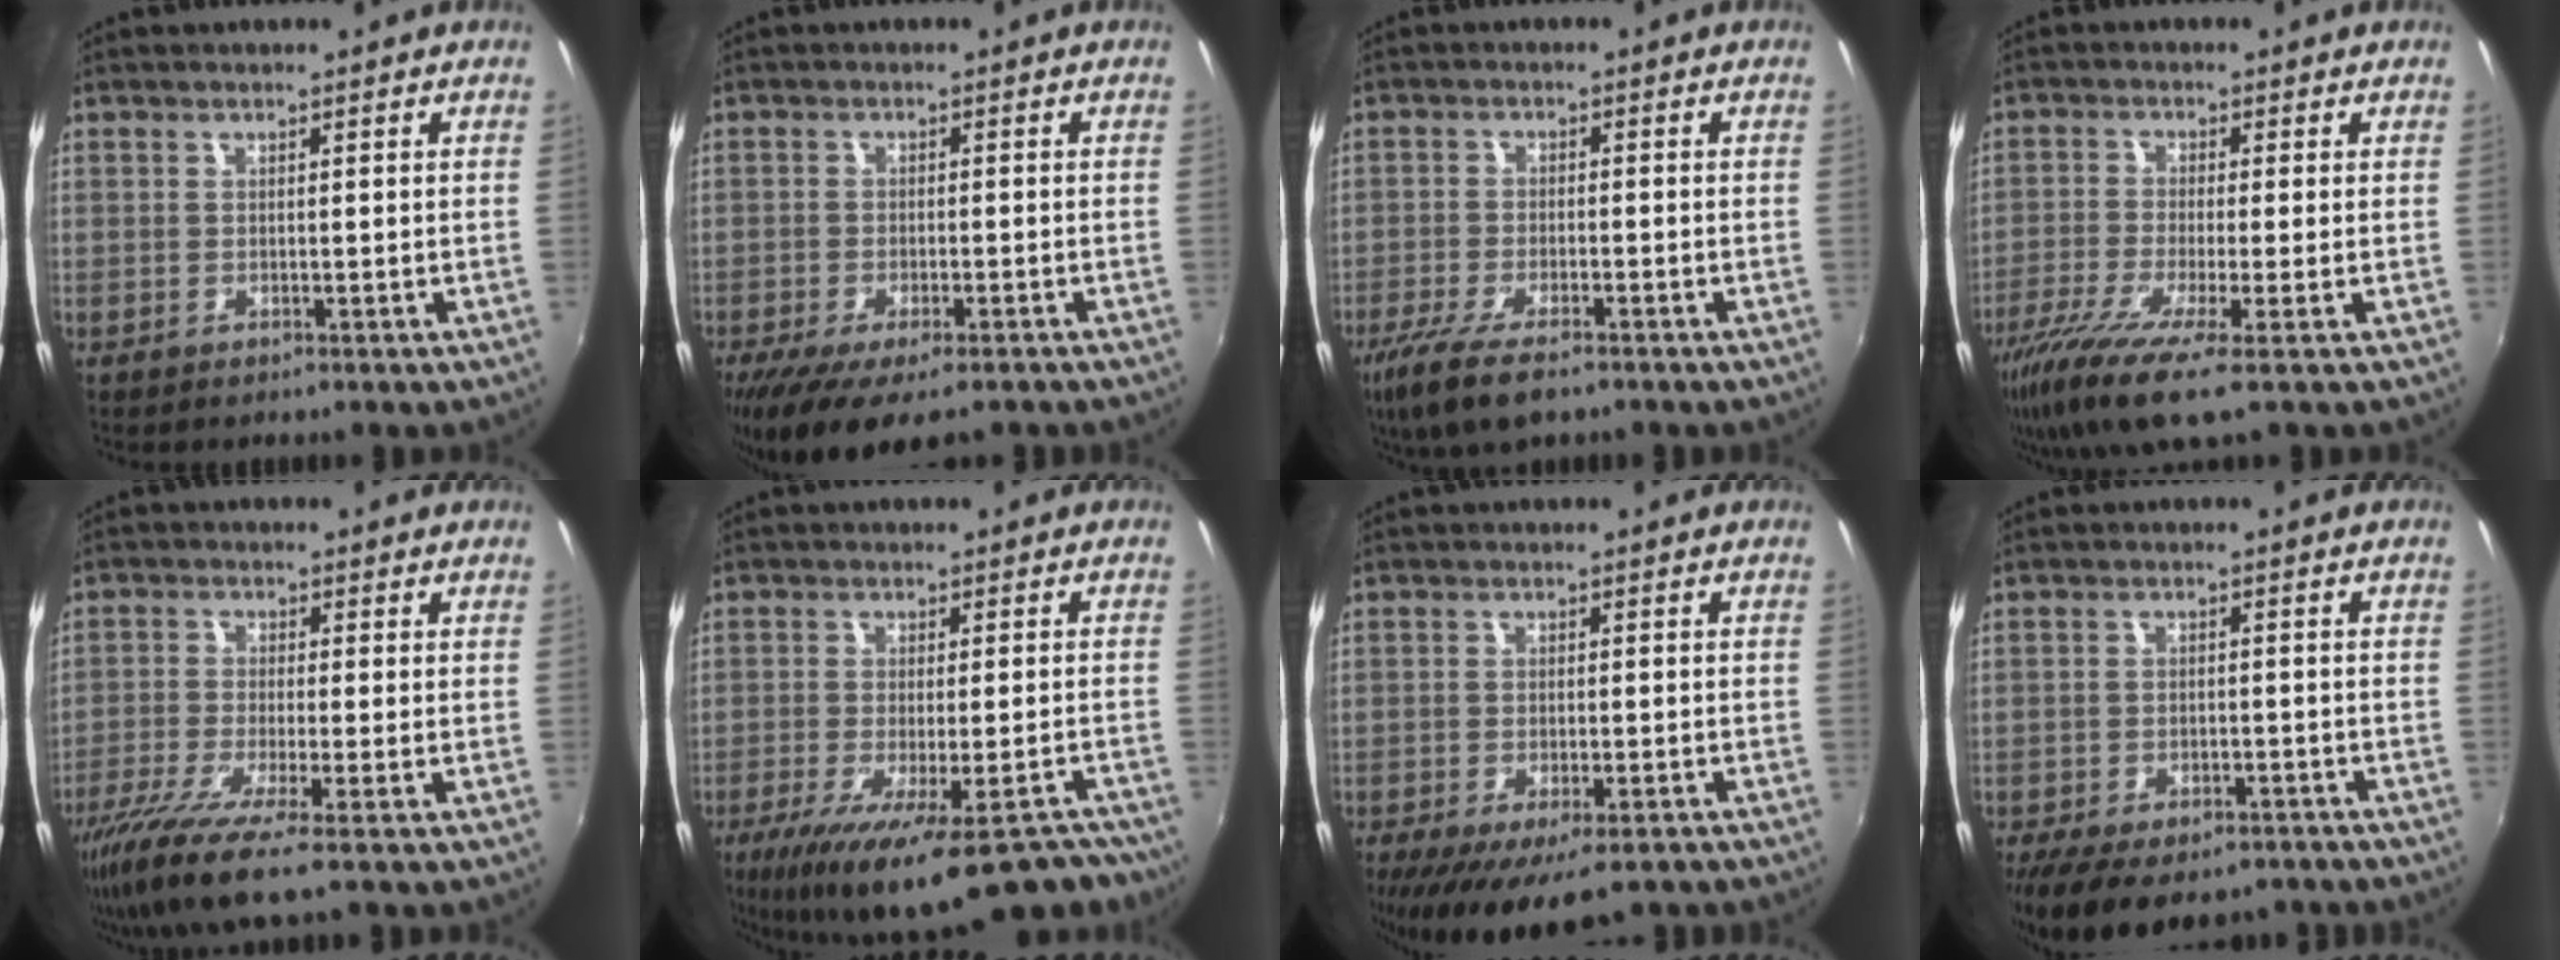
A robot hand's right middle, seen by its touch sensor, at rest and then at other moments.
{"total": 12.9, "force": [-9.1, 4.5, 8.0], "torque": [-0.166, -0.049, -0.141]}
{"total": 10.6, "force": [-7.1, 3.5, 7.0], "torque": [-0.166, -0.037, -0.132]}
{"total": 10.6, "force": [-6.1, 1.2, 8.5], "torque": [-0.190, -0.039, -0.117]}
{"total": 9.6, "force": [-6.4, 0.7, 7.2], "torque": [-0.164, -0.037, -0.122]}
{"total": 21.6, "force": [-15.2, 7.0, 13.6], "torque": [-0.224, -0.047, -0.208]}
{"total": 14.0, "force": [-9.7, 5.0, 8.8], "torque": [-0.176, -0.053, -0.142]}
{"total": 16.7, "force": [-12.1, 7.5, 8.7], "torque": [-0.181, -0.034, -0.173]}